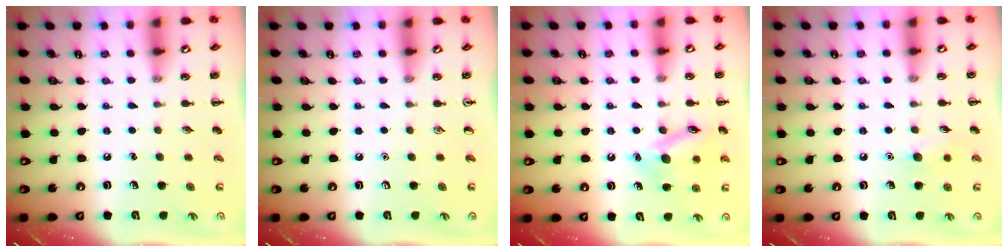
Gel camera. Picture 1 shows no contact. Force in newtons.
{"total": 0.0}
{"total": 12.8, "press": 12.8, "slide": 0.8}
{"total": 6.6, "press": 6.4, "slide": 1.6}